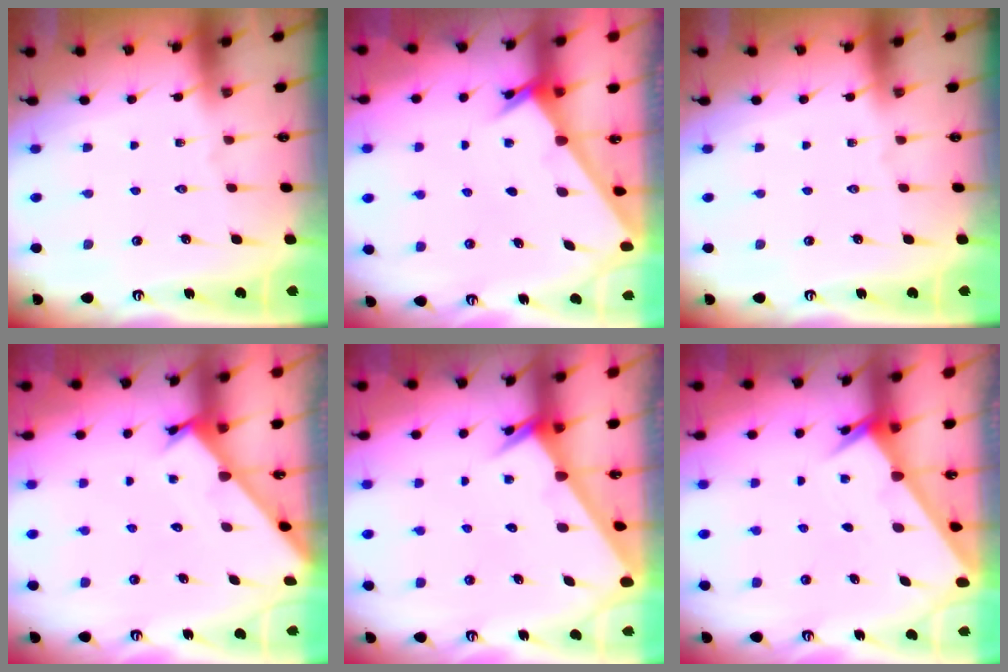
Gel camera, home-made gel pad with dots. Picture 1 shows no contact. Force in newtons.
{"total": 2.3, "press": 2.3, "slide": 0.3}
{"total": 0.0}
{"total": 2.4, "press": 2.4, "slide": 0.3}
{"total": 2.6, "press": 2.6, "slide": 0.1}
{"total": 1.9, "press": 1.9, "slide": 0.0}